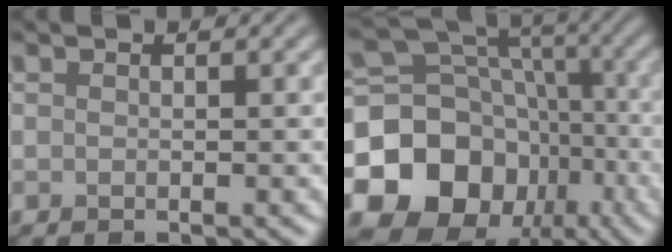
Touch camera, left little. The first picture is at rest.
{"total": 16.1, "force": [-5.7, 13.4, 6.9], "torque": [-0.139, -0.001, -0.117]}